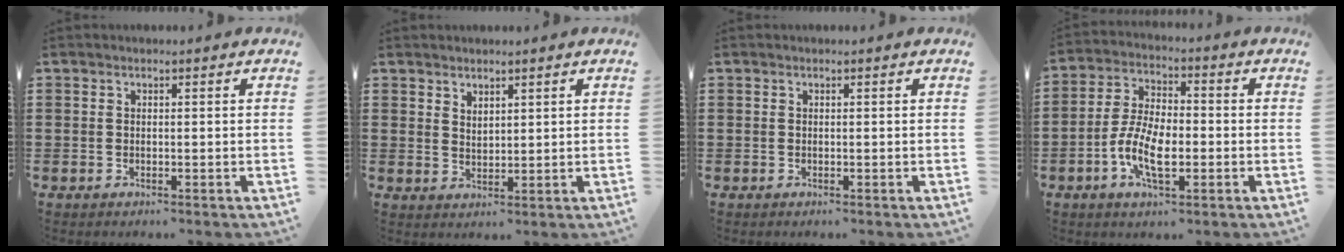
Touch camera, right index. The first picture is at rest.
{"total": 2.0, "force": [1.9, 0.8, 0.0], "torque": [-0.003, 0.004, 0.038]}
{"total": 0.0}
{"total": 8.3, "force": [-2.7, 3.8, 6.9], "torque": [-0.164, -0.007, -0.057]}